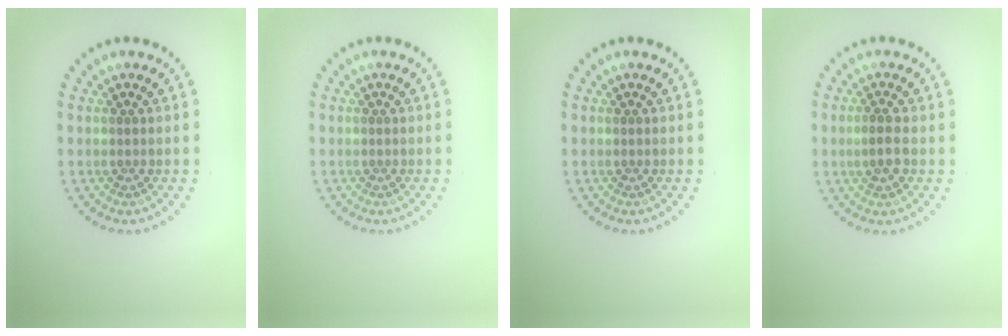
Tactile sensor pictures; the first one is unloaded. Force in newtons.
{"total": 0.0}
{"total": 0.0}
{"total": 2.0, "press": 1.9, "slide": 0.4}